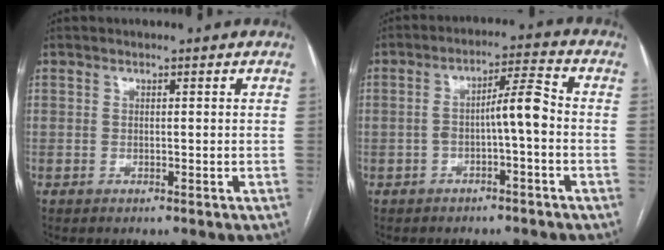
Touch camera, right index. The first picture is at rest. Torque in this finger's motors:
{"motor_torque": [0.38, 0.13, 0.22, 0.09]}